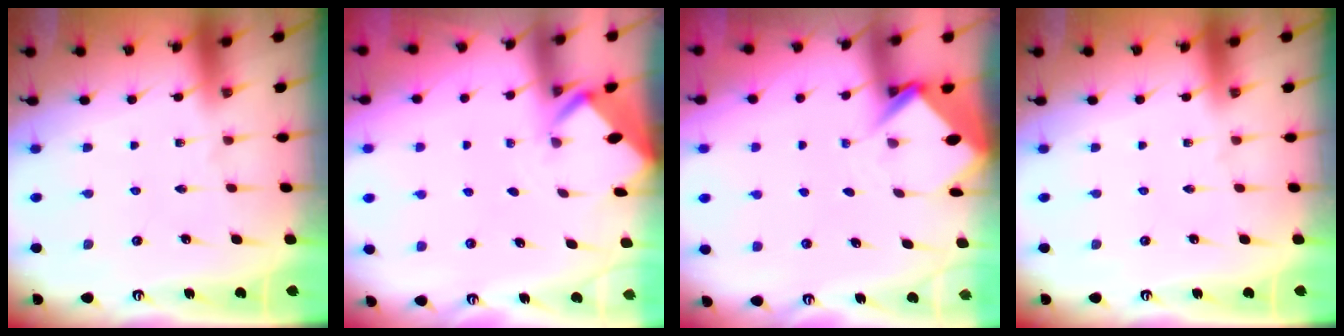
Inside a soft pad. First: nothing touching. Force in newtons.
{"total": 2.1, "press": 2.1, "slide": 0.0}
{"total": 3.8, "press": 3.8, "slide": 0.2}
{"total": 0.0}